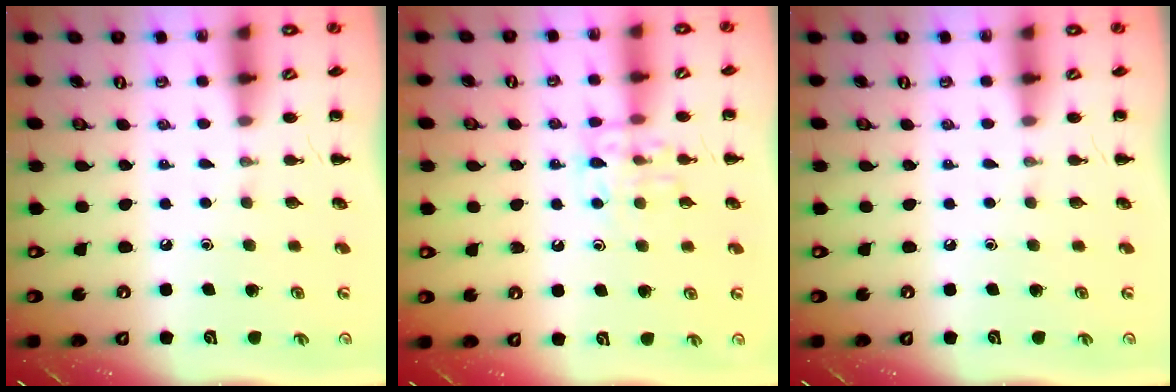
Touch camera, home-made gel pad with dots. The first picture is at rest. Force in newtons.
{"total": 9.9, "press": 9.8, "slide": 0.7}
{"total": 0.0}